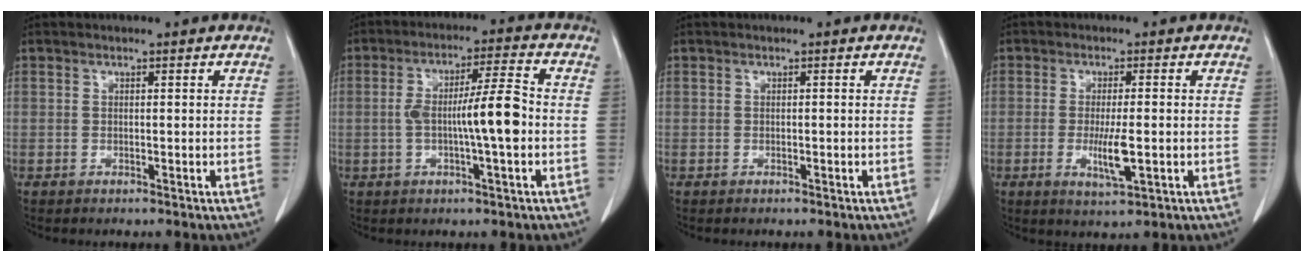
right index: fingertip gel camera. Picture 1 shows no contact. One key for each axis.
{"total": 8.7, "fx": -1.2, "fy": 0.5, "fz": 8.6, "tx": -0.156, "ty": 0.012, "tz": -0.020}
{"total": 0.0}
{"total": 5.1, "fx": -1.0, "fy": 0.6, "fz": 4.9, "tx": -0.099, "ty": -0.011, "tz": -0.012}